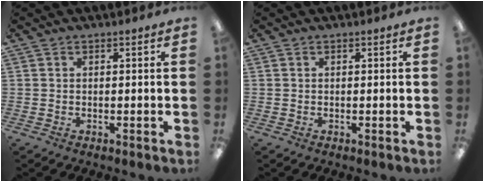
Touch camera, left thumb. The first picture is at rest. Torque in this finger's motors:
{"motor_torque": [-0.14, 0.14, -0.16, 0.16, 0.00]}